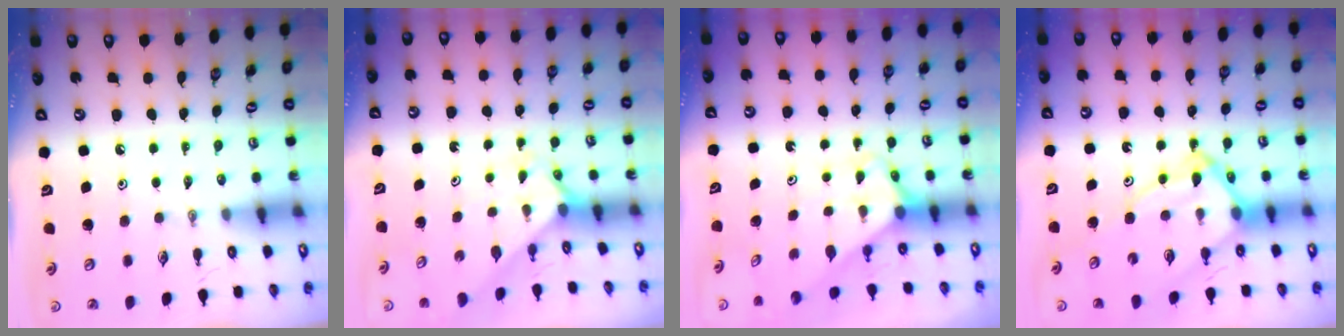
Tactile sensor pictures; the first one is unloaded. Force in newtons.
{"total": 2.1, "press": 2.1, "slide": 0.3}
{"total": 2.6, "press": 2.6, "slide": 0.1}
{"total": 12.7, "press": 12.6, "slide": 1.5}